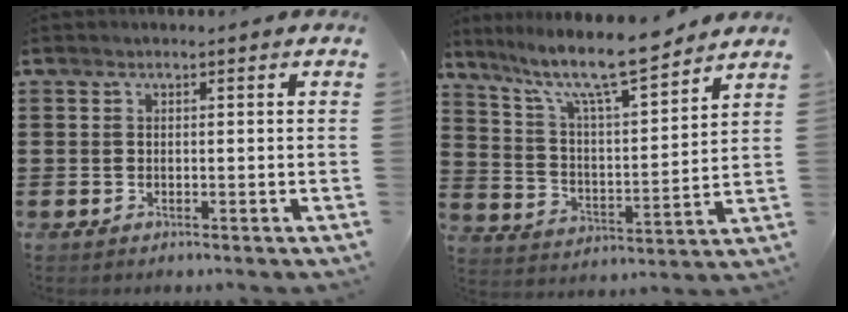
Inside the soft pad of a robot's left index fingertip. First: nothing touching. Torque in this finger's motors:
{"motor_torque": [2.14, 0.00, 0.86, 0.14]}